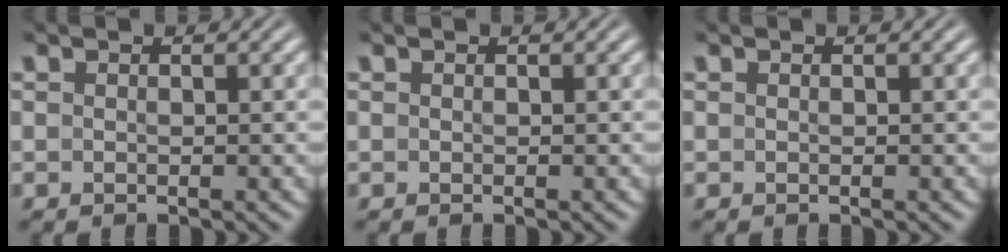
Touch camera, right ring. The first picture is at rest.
{"total": 0.0}
{"total": 0.0}